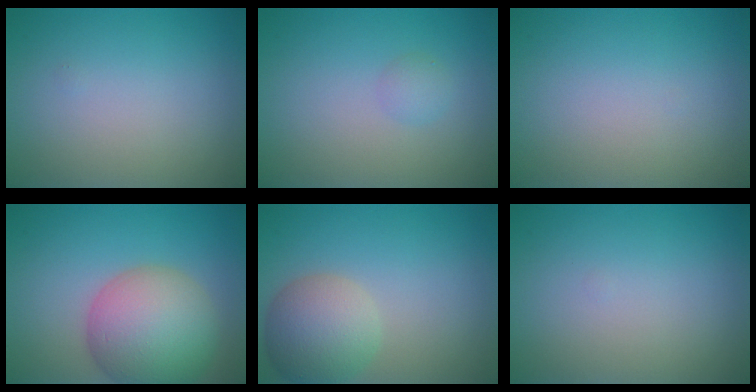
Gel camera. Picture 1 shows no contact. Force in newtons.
{"total": 1.1, "press": 1.1, "slide": 0.0}
{"total": 0.0}
{"total": 9.0, "press": 9.0, "slide": 0.5}
{"total": 5.3, "press": 5.3, "slide": 0.3}
{"total": 0.0}